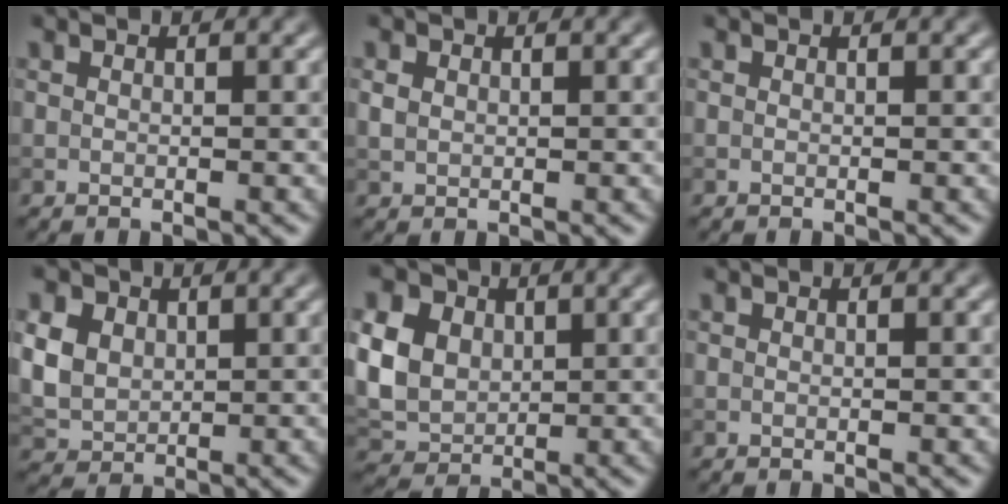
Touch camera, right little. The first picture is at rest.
{"total": 1.2, "force": [0.4, 0.9, 0.6], "torque": [-0.014, 0.001, 0.009]}
{"total": 0.0}
{"total": 7.1, "force": [2.4, 5.6, 3.8], "torque": [-0.105, 0.023, 0.039]}
{"total": 10.2, "force": [3.1, 7.9, 5.7], "torque": [-0.128, 0.029, 0.045]}
{"total": 0.0}